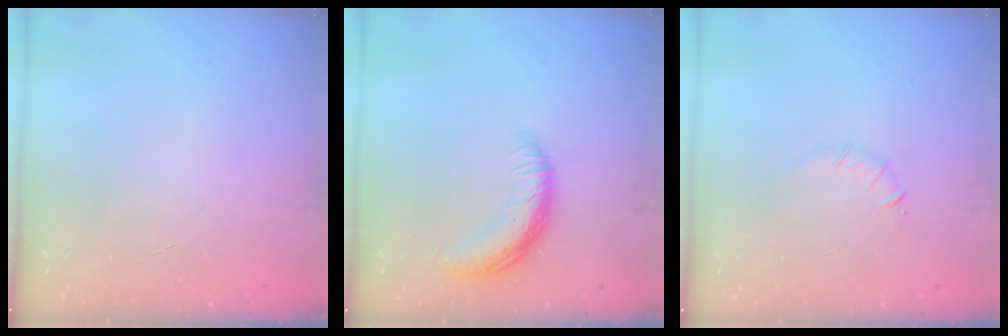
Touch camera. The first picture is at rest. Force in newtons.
{"total": 12.1, "press": 12.1, "slide": 0.7}
{"total": 3.8, "press": 3.6, "slide": 1.1}